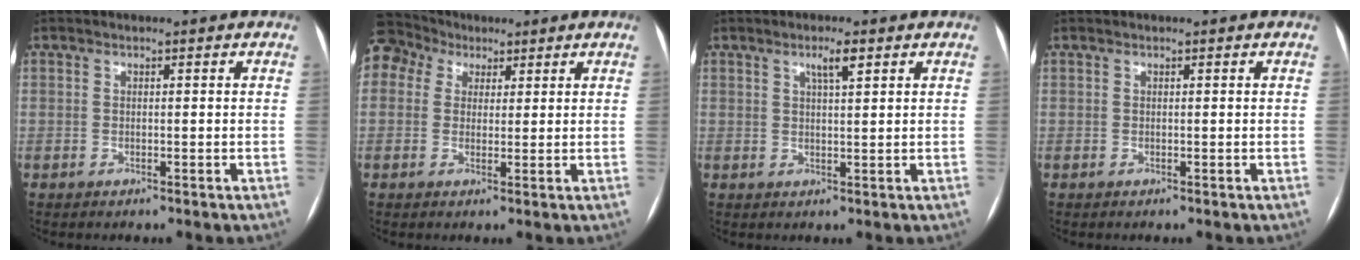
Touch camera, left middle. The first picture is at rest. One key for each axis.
{"total": 6.5, "fx": 3.9, "fy": 5.1, "fz": 0.9, "tx": -0.033, "ty": 0.038, "tz": 0.083}
{"total": 2.8, "fx": 1.6, "fy": 0.3, "fz": 2.3, "tx": -0.043, "ty": 0.003, "tz": 0.026}
{"total": 0.0}